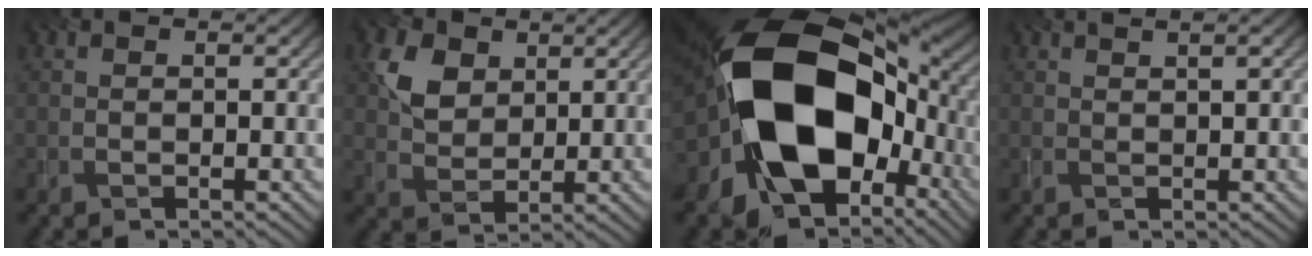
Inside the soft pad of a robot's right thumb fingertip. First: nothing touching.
{"total": 5.8, "force": [2.5, 4.0, 3.3], "torque": [-0.077, 0.003, 0.045]}
{"total": 20.1, "force": [-3.1, 13.3, 14.7], "torque": [-0.299, -0.025, -0.045]}
{"total": 1.2, "force": [0.9, -0.4, 0.6], "torque": [-0.010, 0.002, 0.017]}